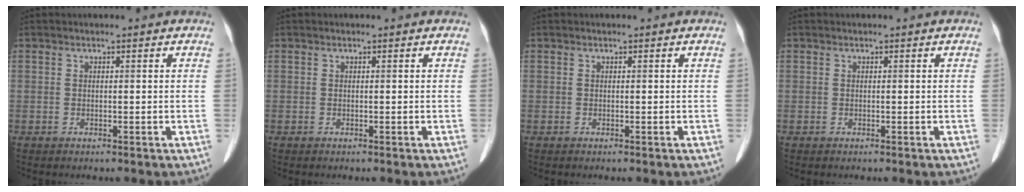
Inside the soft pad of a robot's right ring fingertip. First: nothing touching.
{"total": 0.0}
{"total": 0.0}
{"total": 0.0}